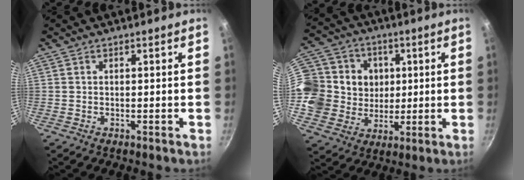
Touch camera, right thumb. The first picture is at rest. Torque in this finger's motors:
{"motor_torque": [-0.62, 0.85, 0.07, -0.04, 0.07]}